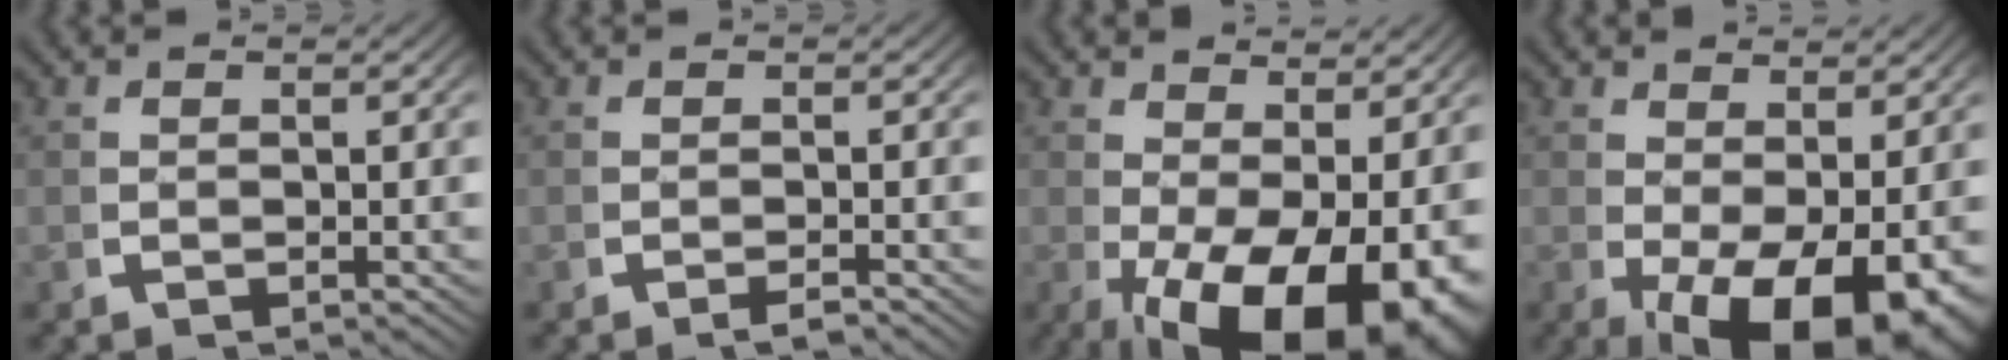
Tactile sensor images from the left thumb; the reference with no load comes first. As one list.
[{"total": 0.8, "force": [-0.7, -0.1, 0.3], "torque": [-0.004, 0.002, -0.017]}, {"total": 12.5, "force": [-3.6, 7.0, 9.7], "torque": [-0.156, -0.066, -0.017]}, {"total": 9.3, "force": [-2.7, 4.9, 7.3], "torque": [-0.118, -0.055, -0.013]}]